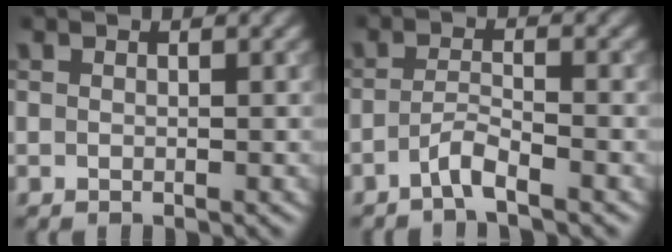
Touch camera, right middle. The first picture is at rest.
{"total": 2.2, "force": [-1.4, 0.3, 1.6], "torque": [-0.032, 0.003, -0.036]}